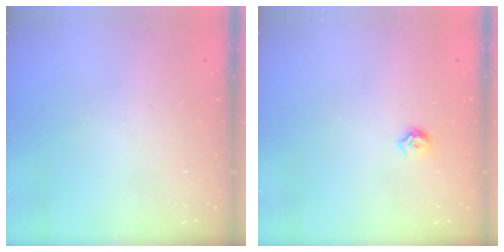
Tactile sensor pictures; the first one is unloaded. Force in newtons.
{"total": 5.1, "press": 5.0, "slide": 0.9}